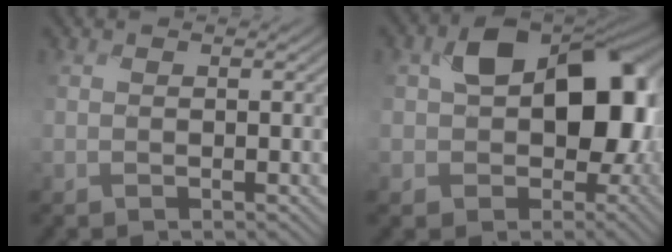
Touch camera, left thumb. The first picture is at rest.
{"total": 13.8, "force": [0.5, 9.7, 9.8], "torque": [-0.136, -0.010, 0.011]}